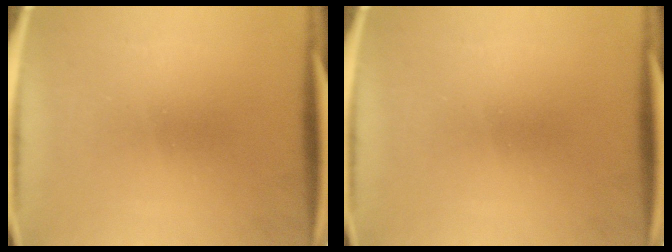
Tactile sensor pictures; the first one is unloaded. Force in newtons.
{"total": 0.0}